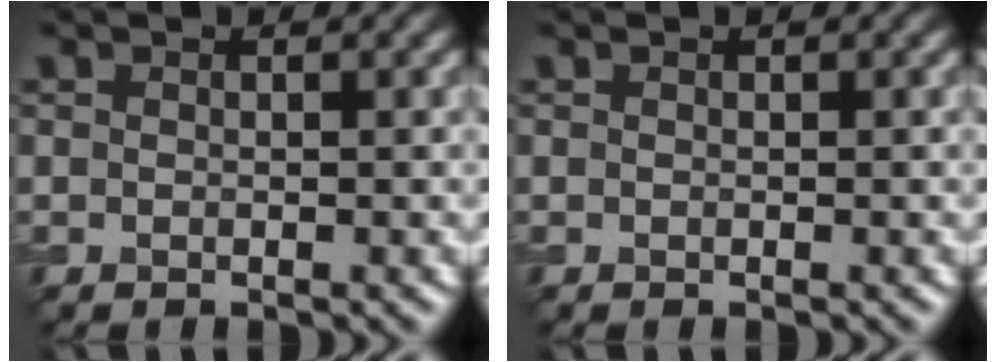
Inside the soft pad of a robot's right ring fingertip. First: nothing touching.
{"total": 0.0}